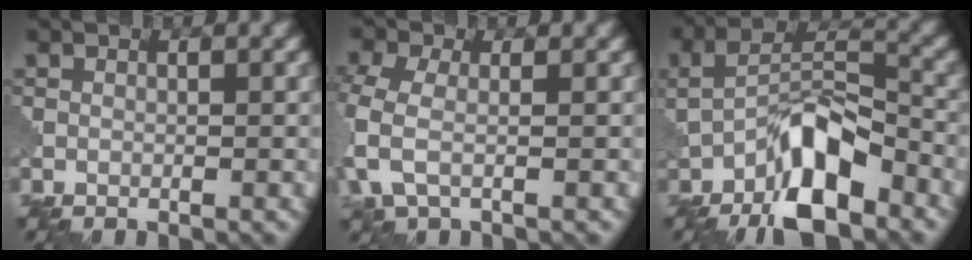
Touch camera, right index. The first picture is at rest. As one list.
[{"total": 4.4, "force": [-1.1, 2.4, 3.5], "torque": [-0.099, -0.002, -0.031]}, {"total": 9.1, "force": [-4.5, 3.7, 7.0], "torque": [-0.118, 0.015, -0.085]}]